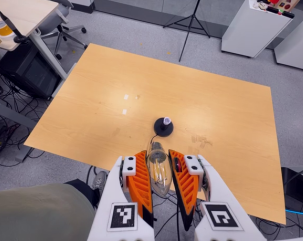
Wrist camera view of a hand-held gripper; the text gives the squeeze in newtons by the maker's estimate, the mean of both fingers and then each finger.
{"total": 19.1, "left": 20.0, "right": 18.1}